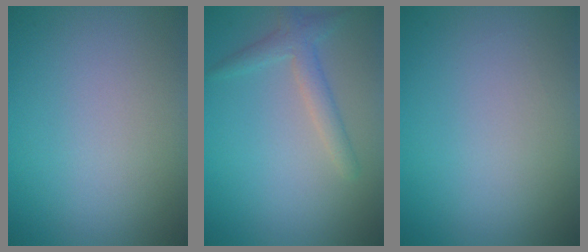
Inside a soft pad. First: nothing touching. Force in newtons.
{"total": 2.3, "press": 2.3, "slide": 0.1}
{"total": 0.0}